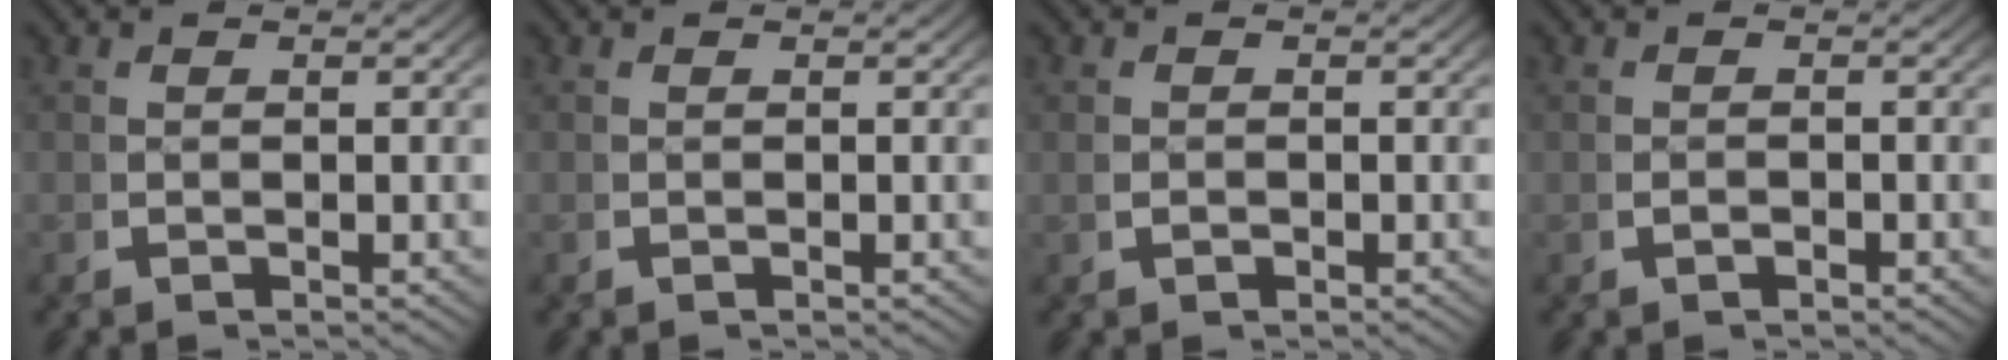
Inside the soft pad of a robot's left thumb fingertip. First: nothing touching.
{"total": 0.0}
{"total": 1.0, "force": [-0.1, 0.8, 0.6], "torque": [-0.020, -0.010, 0.002]}
{"total": 0.6, "force": [-0.4, 0.3, 0.4], "torque": [-0.012, -0.005, -0.004]}